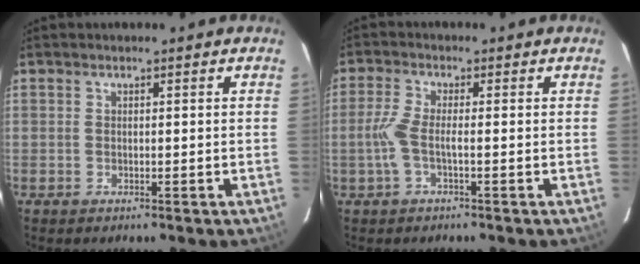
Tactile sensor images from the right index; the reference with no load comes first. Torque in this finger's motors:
{"motor_torque": [0.50, -0.29, 0.35, 0.10]}